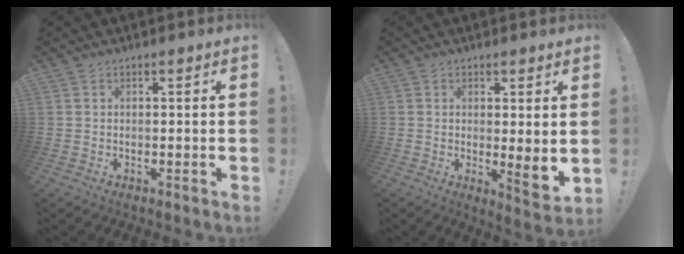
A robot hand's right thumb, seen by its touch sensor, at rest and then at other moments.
{"total": 5.3, "force": [1.5, 0.7, 5.1], "torque": [-0.050, -0.031, 0.028]}